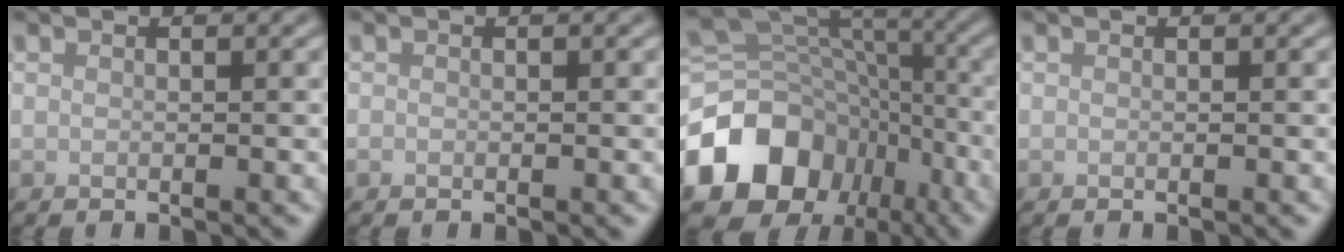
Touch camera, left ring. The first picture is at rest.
{"total": 0.0}
{"total": 14.3, "force": [-6.4, 11.3, 6.2], "torque": [-0.137, -0.002, -0.106]}
{"total": 0.0}